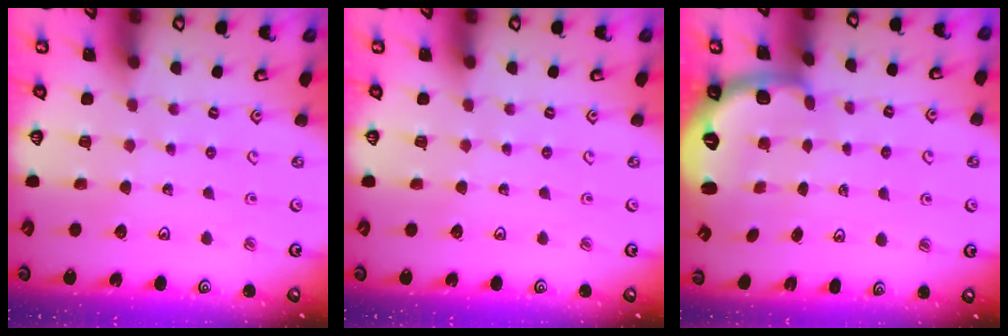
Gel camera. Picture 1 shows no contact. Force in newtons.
{"total": 0.0}
{"total": 2.7, "press": 1.8, "slide": 2.0}